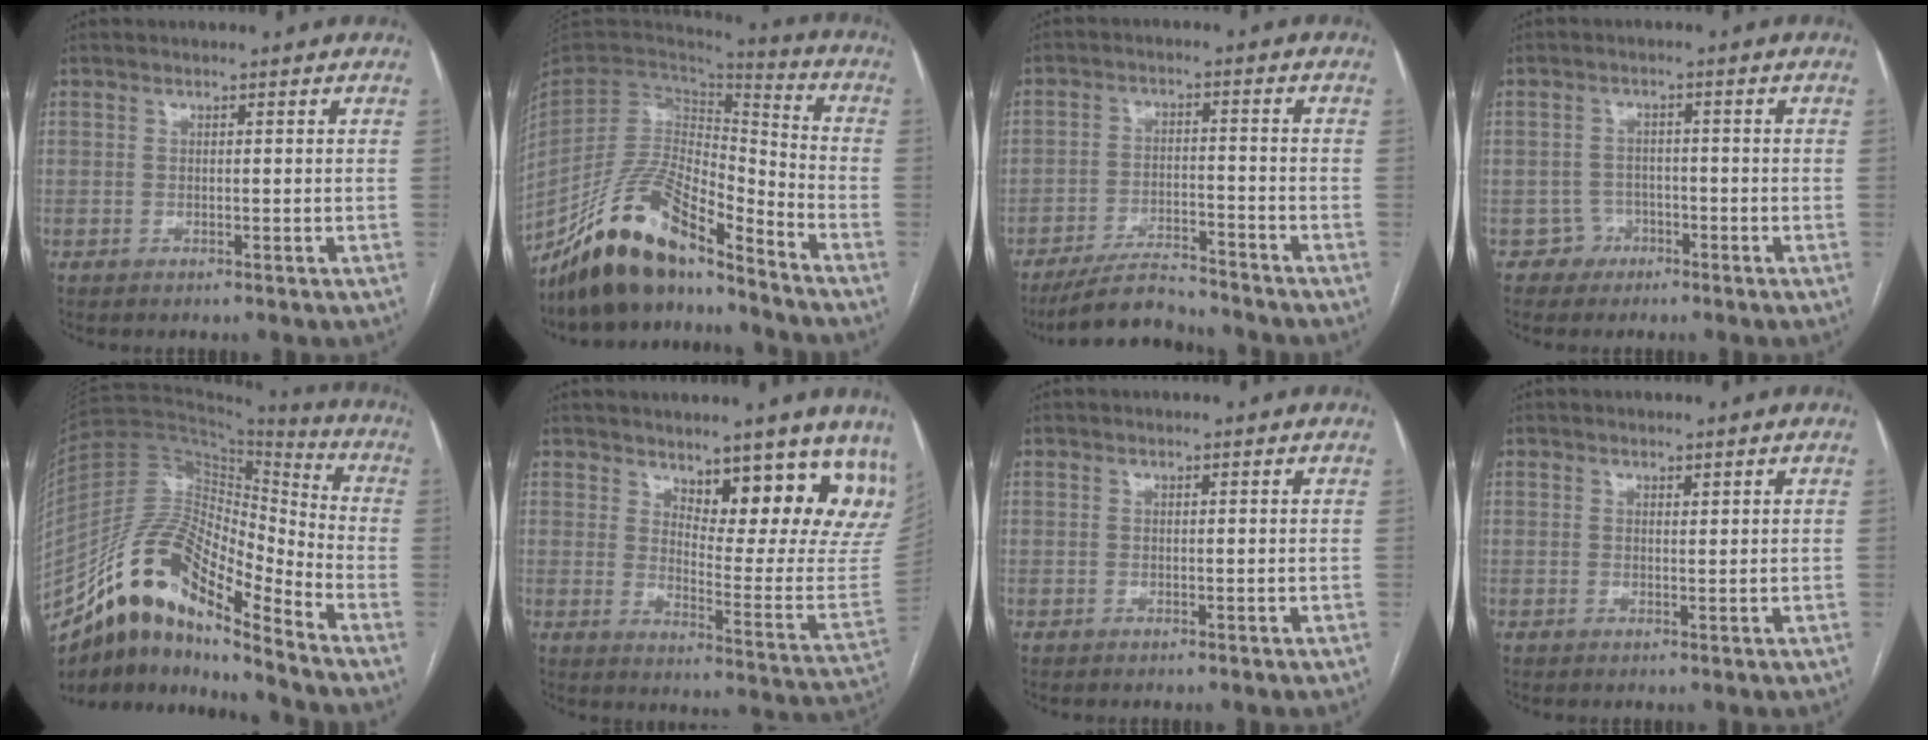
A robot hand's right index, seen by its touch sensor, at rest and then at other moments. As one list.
[{"total": 17.0, "force": [-13.9, 4.1, 8.9], "torque": [-0.163, 0.016, -0.254]}, {"total": 7.9, "force": [-7.4, 1.5, 2.2], "torque": [-0.037, -0.009, -0.130]}, {"total": 2.9, "force": [-1.7, 2.3, -0.7], "torque": [0.020, 0.015, -0.028]}, {"total": 18.5, "force": [-12.9, 4.6, 12.4], "torque": [-0.230, 0.031, -0.226]}, {"total": 16.1, "force": [13.2, 4.0, 8.4], "torque": [-0.075, -0.041, 0.157]}, {"total": 0.0}, {"total": 0.5, "force": [0.4, 0.1, 0.2], "torque": [-0.006, -0.005, 0.006]}]